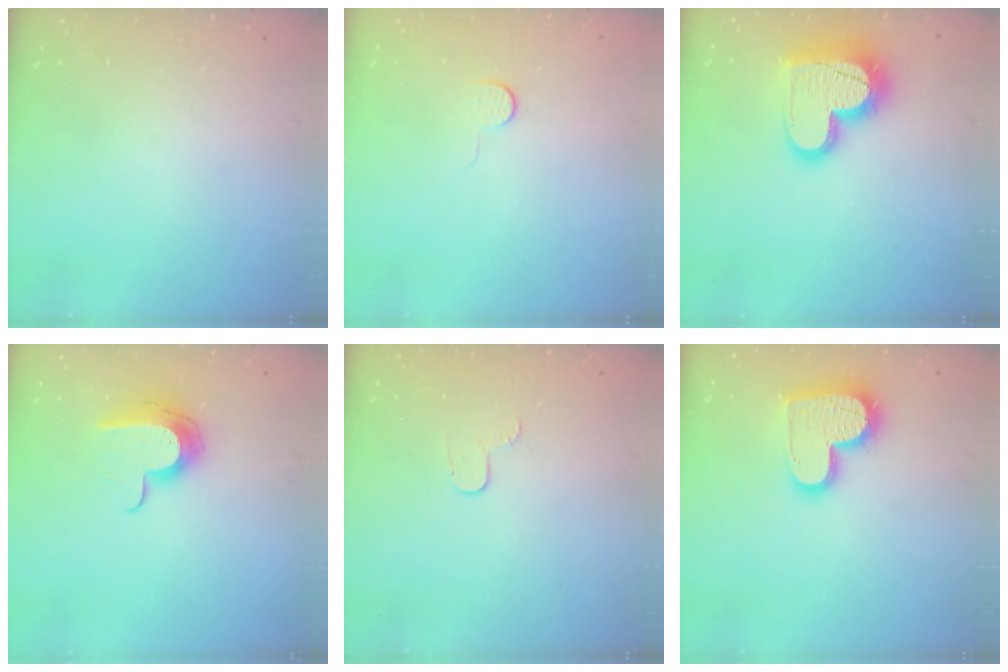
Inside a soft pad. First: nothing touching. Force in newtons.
{"total": 5.0, "press": 5.0, "slide": 0.5}
{"total": 18.9, "press": 18.9, "slide": 1.4}
{"total": 12.1, "press": 12.1, "slide": 0.6}
{"total": 3.5, "press": 3.5, "slide": 0.4}
{"total": 16.1, "press": 16.0, "slide": 1.2}